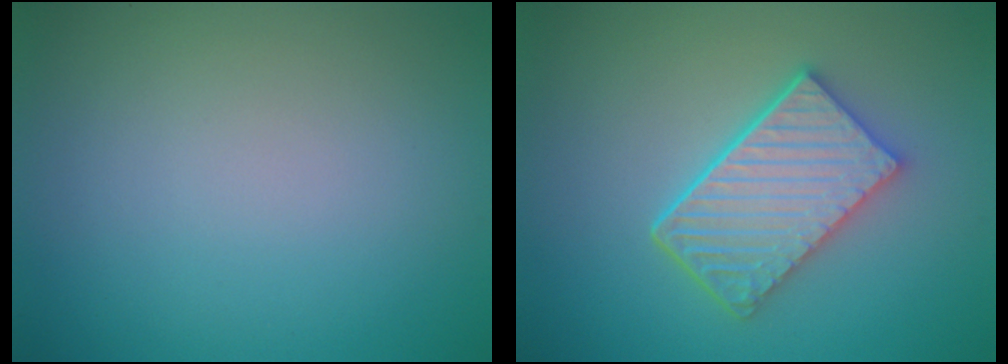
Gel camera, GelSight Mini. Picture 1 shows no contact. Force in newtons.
{"total": 5.5, "press": 4.2, "slide": 3.6}